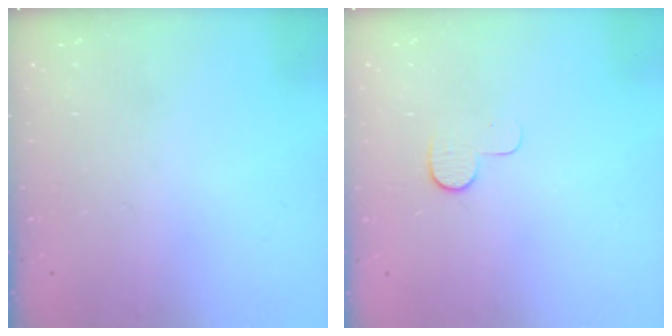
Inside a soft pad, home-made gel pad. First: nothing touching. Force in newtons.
{"total": 7.6, "press": 7.5, "slide": 0.7}